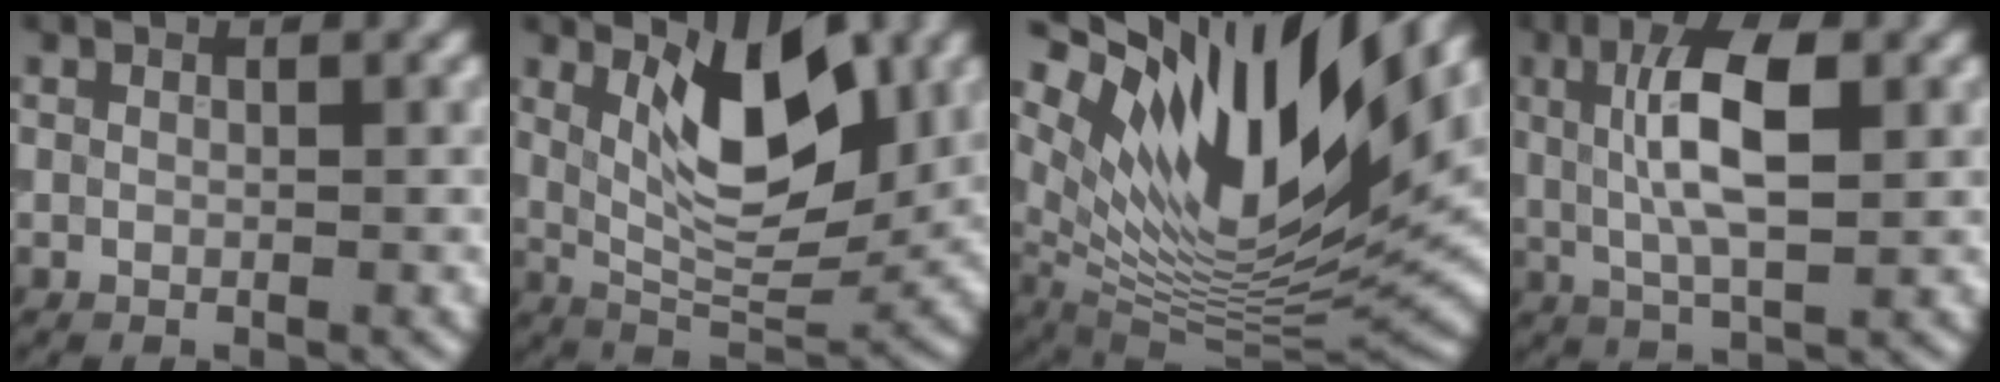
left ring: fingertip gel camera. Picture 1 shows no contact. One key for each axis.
{"total": 7.9, "fx": 2.5, "fy": 3.2, "fz": 6.8, "tx": -0.110, "ty": -0.007, "tz": 0.042}
{"total": 16.5, "fx": 8.9, "fy": 5.2, "fz": 12.8, "tx": -0.248, "ty": 0.019, "tz": 0.160}
{"total": 6.9, "fx": 1.3, "fy": 2.4, "fz": 6.3, "tx": -0.111, "ty": 0.010, "tz": 0.019}